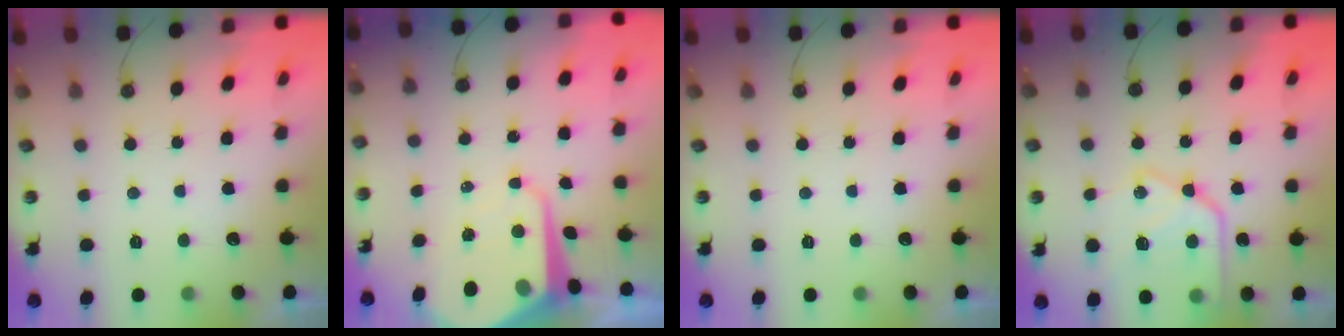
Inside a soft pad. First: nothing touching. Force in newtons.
{"total": 12.2, "press": 12.2, "slide": 1.0}
{"total": 0.0}
{"total": 17.6, "press": 17.6, "slide": 1.6}